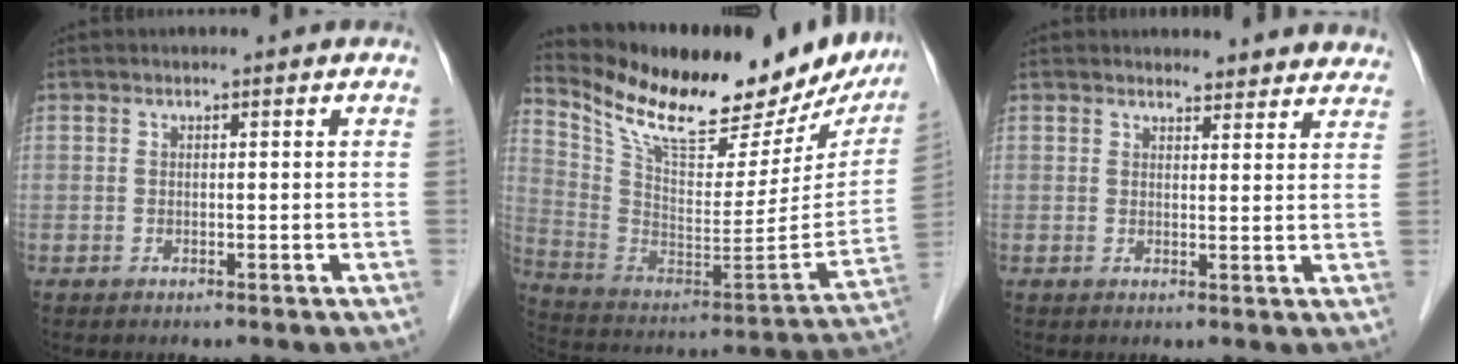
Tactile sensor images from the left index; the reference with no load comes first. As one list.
[{"total": 29.0, "force": [23.5, 7.9, 15.1], "torque": [-0.252, -0.035, 0.342]}, {"total": 7.4, "force": [7.1, 1.9, 0.4], "torque": [0.024, -0.006, 0.054]}]